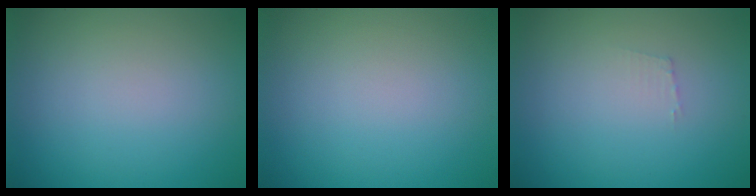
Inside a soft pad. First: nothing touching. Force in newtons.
{"total": 0.0}
{"total": 0.7, "press": 0.7, "slide": 0.1}